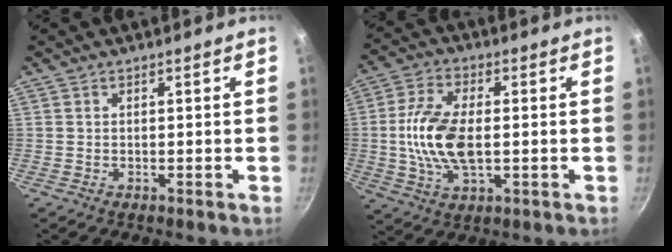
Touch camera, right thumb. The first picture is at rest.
{"total": 12.1, "force": [-0.3, 6.2, 10.4], "torque": [-0.204, 0.011, -0.012]}